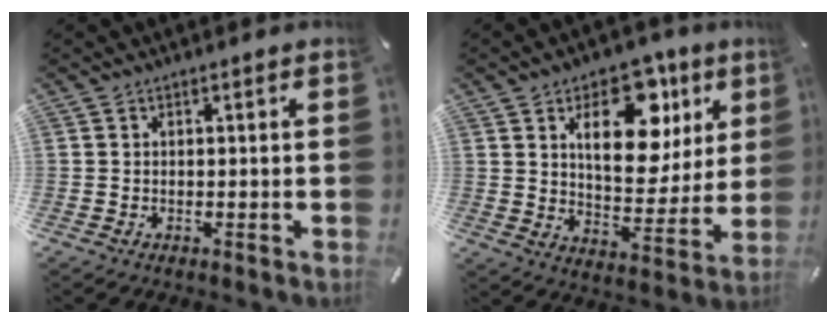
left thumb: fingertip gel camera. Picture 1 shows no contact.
{"total": 18.4, "force": [8.3, 10.7, 12.4], "torque": [-0.172, -0.029, 0.138]}